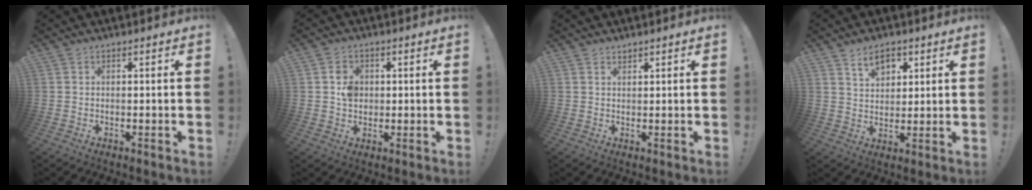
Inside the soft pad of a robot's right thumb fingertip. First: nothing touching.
{"total": 4.8, "force": [0.4, 4.2, 2.3], "torque": [-0.031, 0.003, 0.007]}
{"total": 1.3, "force": [1.2, 0.6, 0.1], "torque": [0.007, -0.007, 0.021]}
{"total": 7.6, "force": [4.3, 5.1, 3.6], "torque": [-0.055, -0.010, 0.079]}